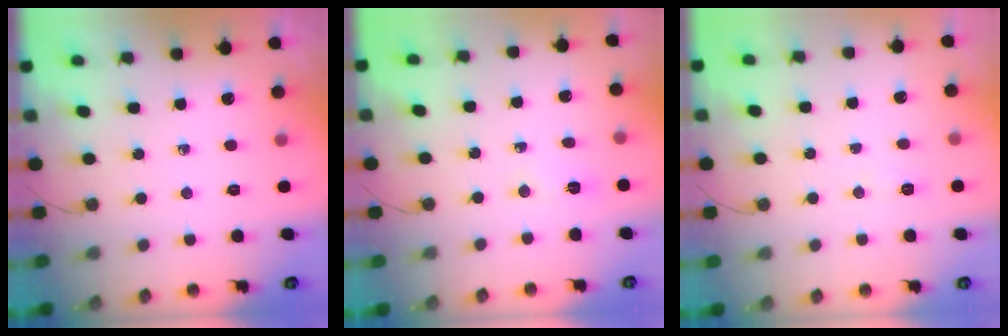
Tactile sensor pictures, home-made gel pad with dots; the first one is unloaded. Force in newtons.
{"total": 3.4, "press": 1.8, "slide": 2.8}
{"total": 4.3, "press": 4.3, "slide": 0.4}